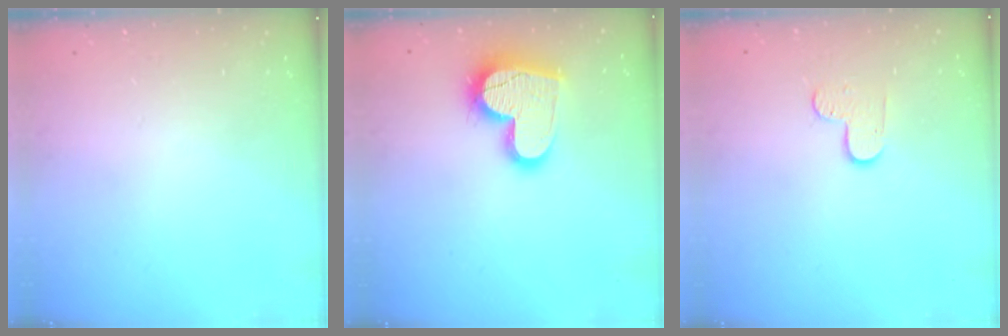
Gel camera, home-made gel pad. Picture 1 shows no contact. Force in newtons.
{"total": 16.5, "press": 16.5, "slide": 1.1}
{"total": 5.5, "press": 5.5, "slide": 0.4}